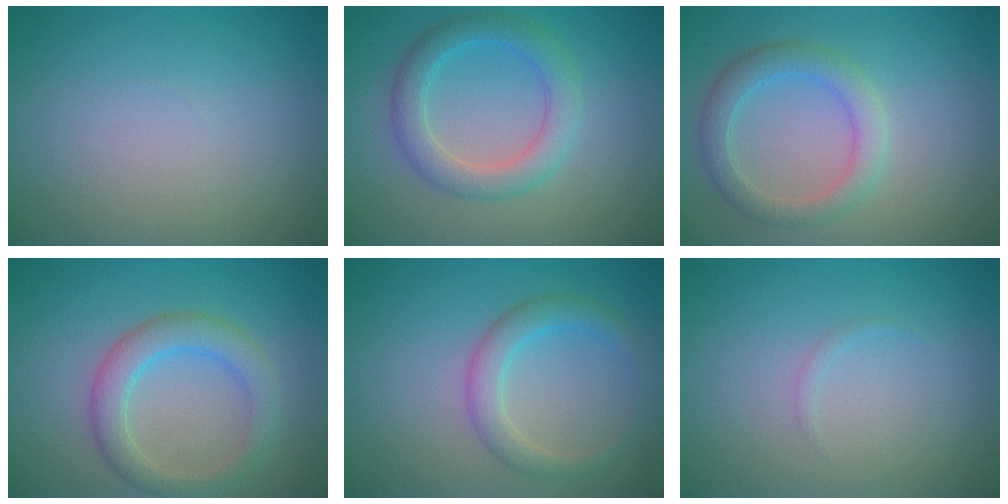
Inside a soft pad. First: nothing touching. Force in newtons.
{"total": 3.8, "press": 3.8, "slide": 0.1}
{"total": 3.3, "press": 3.3, "slide": 0.2}
{"total": 3.8, "press": 3.8, "slide": 0.2}
{"total": 2.9, "press": 2.9, "slide": 0.2}
{"total": 0.5, "press": 0.5, "slide": 0.0}